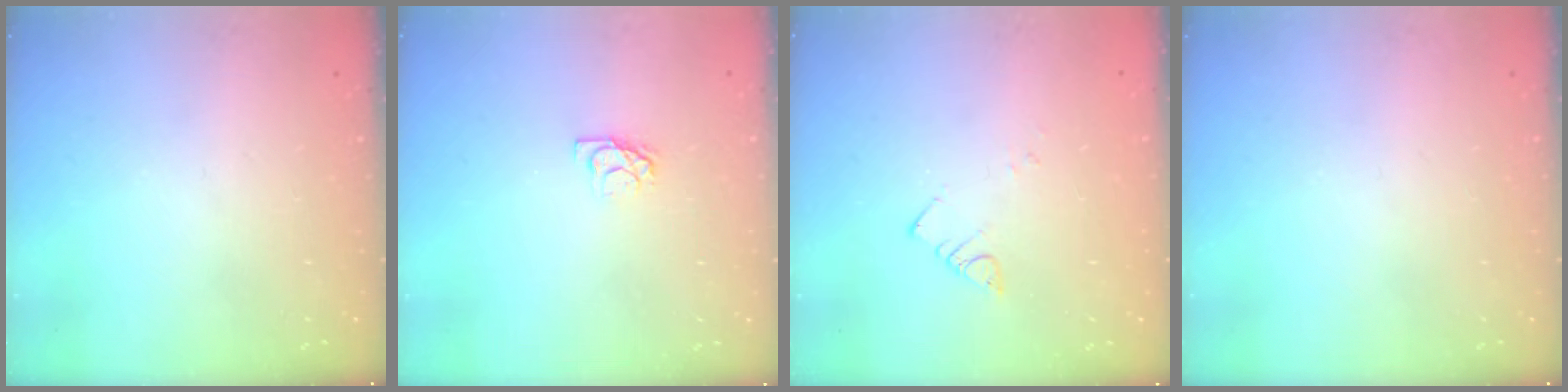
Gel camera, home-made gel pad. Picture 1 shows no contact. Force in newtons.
{"total": 4.9, "press": 4.9, "slide": 0.6}
{"total": 2.2, "press": 2.2, "slide": 0.2}
{"total": 0.0}